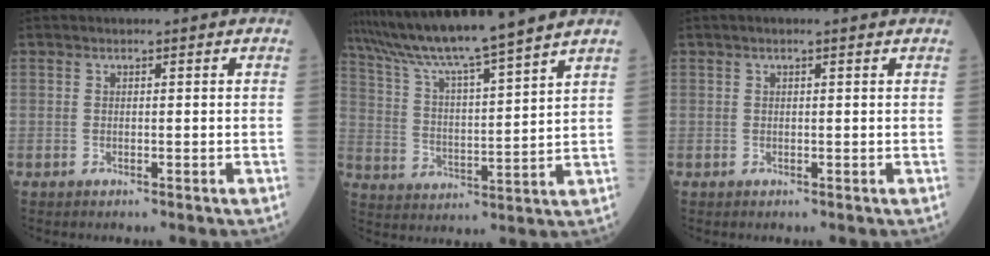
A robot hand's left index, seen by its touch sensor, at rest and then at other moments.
{"total": 14.3, "force": [12.4, -1.8, 7.0], "torque": [-0.127, 0.002, 0.207]}
{"total": 1.1, "force": [0.7, 0.2, 0.8], "torque": [-0.016, 0.010, 0.008]}